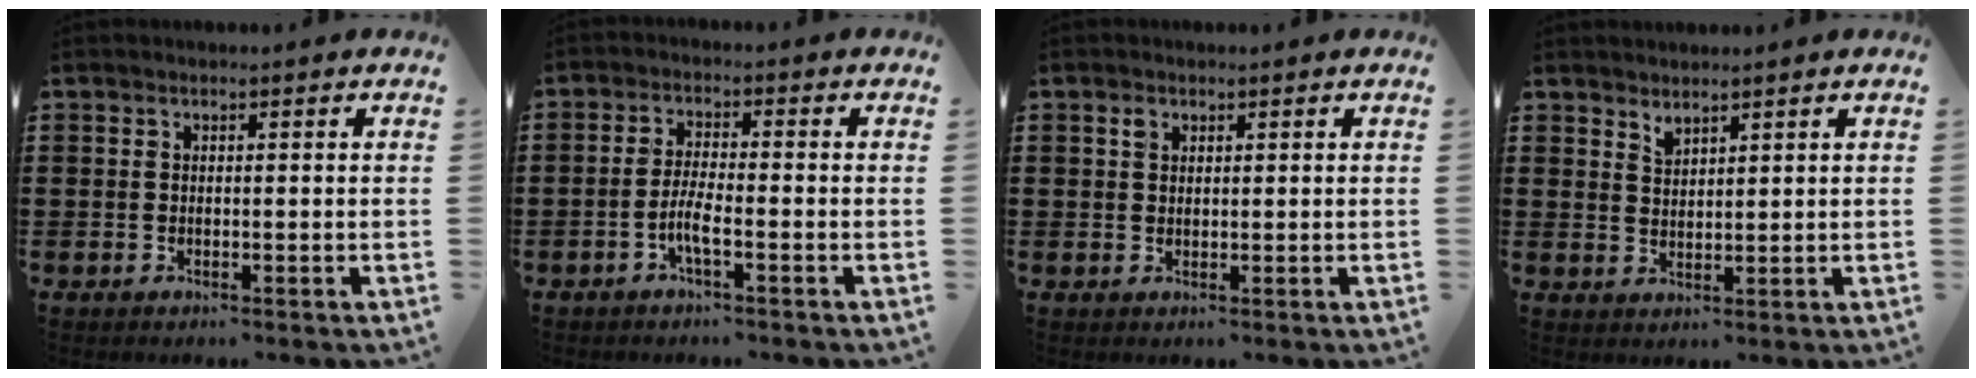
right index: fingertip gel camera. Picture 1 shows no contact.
{"total": 3.9, "force": [-1.8, 0.6, 3.5], "torque": [-0.080, -0.005, -0.039]}
{"total": 1.2, "force": [0.6, 0.8, 0.6], "torque": [-0.013, 0.004, 0.011]}
{"total": 1.8, "force": [1.7, 0.5, 0.1], "torque": [-0.004, 0.002, 0.033]}